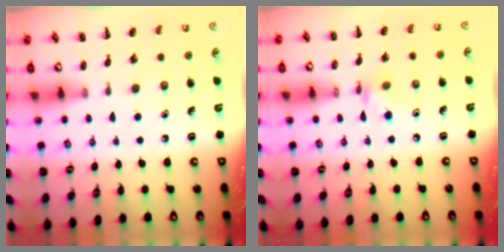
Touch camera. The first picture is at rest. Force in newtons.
{"total": 4.4, "press": 4.2, "slide": 1.2}